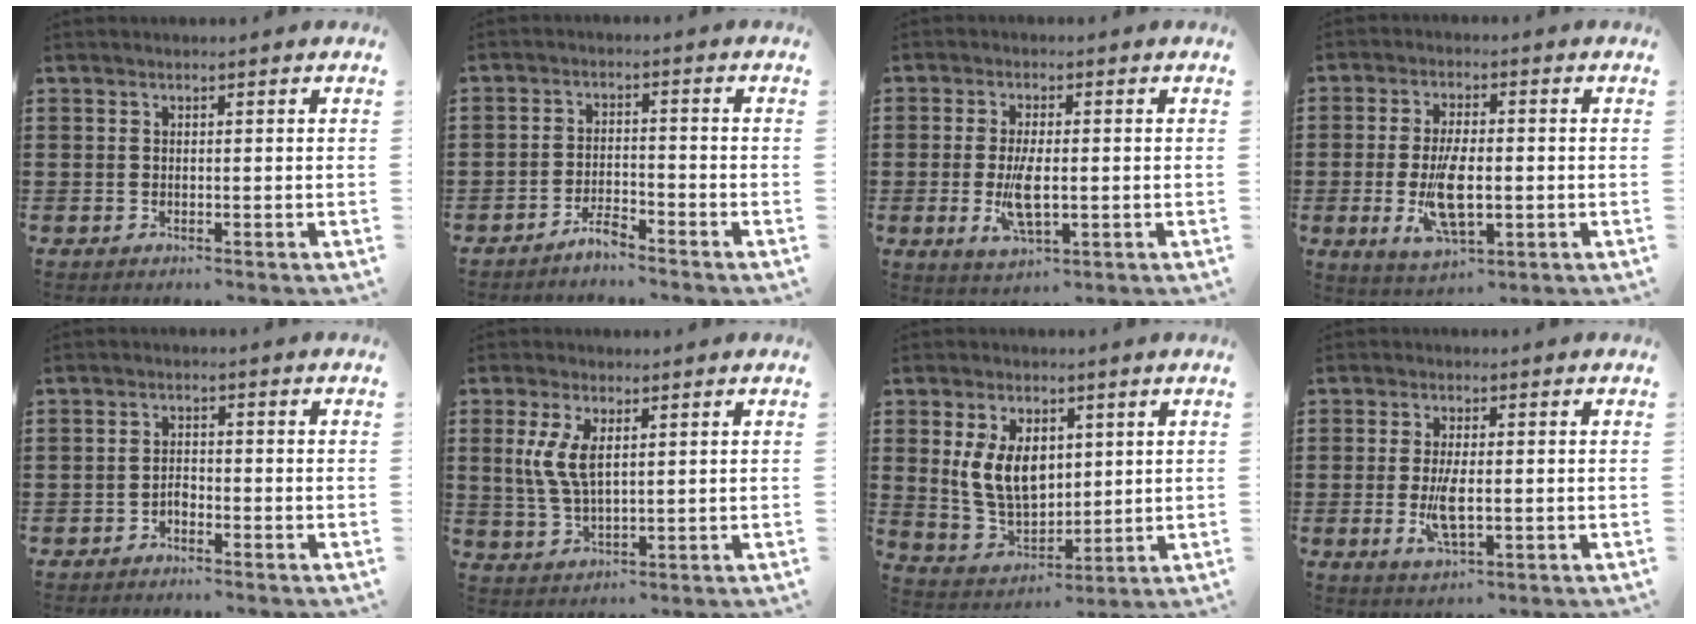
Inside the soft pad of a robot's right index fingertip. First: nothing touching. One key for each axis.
{"total": 3.1, "fx": -2.9, "fy": 0.4, "fz": 1.0, "tx": -0.022, "ty": 0.008, "tz": -0.057}
{"total": 6.3, "fx": -0.8, "fy": 2.4, "fz": 5.7, "tx": -0.113, "ty": -0.008, "tz": -0.020}
{"total": 8.5, "fx": -1.4, "fy": 3.6, "fz": 7.6, "tx": -0.164, "ty": -0.009, "tz": -0.027}
{"total": 1.7, "fx": -1.3, "fy": 0.9, "fz": 0.7, "tx": -0.018, "ty": 0.003, "tz": -0.027}
{"total": 6.1, "fx": 1.6, "fy": 2.7, "fz": 5.3, "tx": -0.123, "ty": 0.002, "tz": 0.022}
{"total": 9.1, "fx": 2.0, "fy": 5.9, "fz": 6.5, "tx": -0.152, "ty": 0.008, "tz": 0.033}
{"total": 5.4, "fx": -0.7, "fy": 1.9, "fz": 5.0, "tx": -0.109, "ty": -0.005, "tz": -0.017}